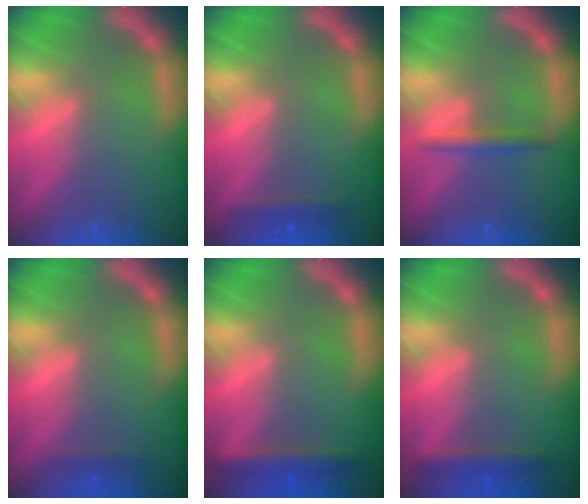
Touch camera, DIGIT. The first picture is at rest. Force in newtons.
{"total": 1.4}
{"total": 1.9}
{"total": 0.9}
{"total": 3.0}
{"total": 2.4}